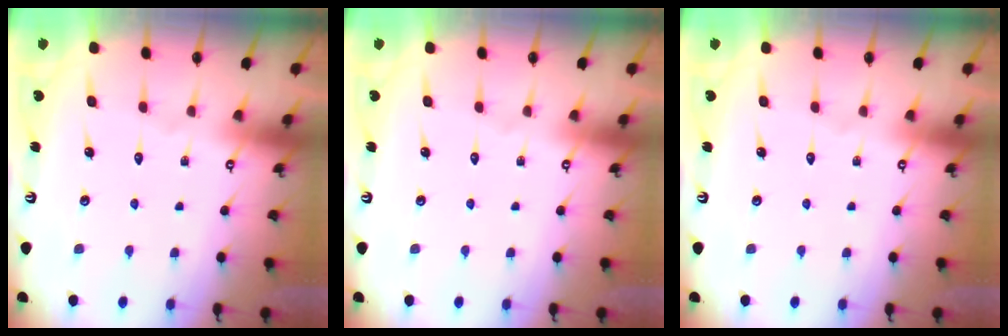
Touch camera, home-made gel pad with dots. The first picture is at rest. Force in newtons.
{"total": 0.0}
{"total": 0.0}